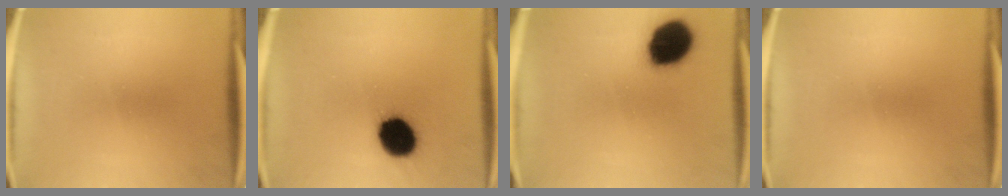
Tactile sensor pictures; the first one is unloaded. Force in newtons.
{"total": 13.8}
{"total": 15.5}
{"total": 0.0}